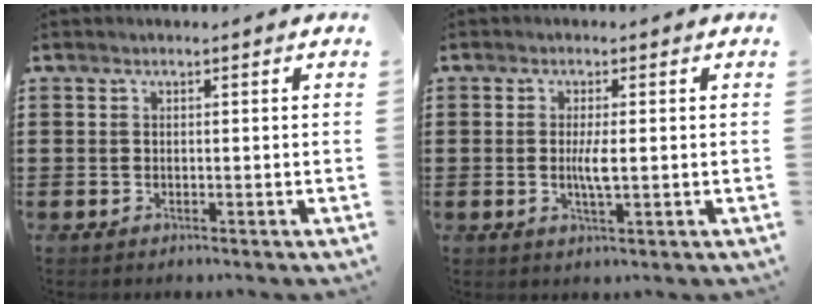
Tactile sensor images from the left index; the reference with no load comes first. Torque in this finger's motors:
{"motor_torque": [0.59, -0.02, 0.11, 0.08]}